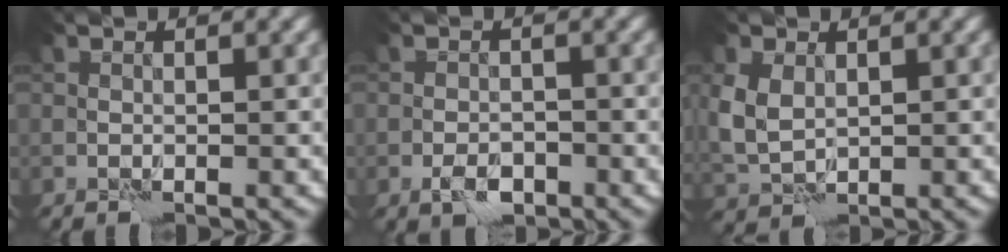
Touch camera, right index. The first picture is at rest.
{"total": 2.1, "force": [-1.1, 1.1, 1.3], "torque": [-0.019, 0.000, -0.022]}
{"total": 3.5, "force": [1.0, 2.5, 2.3], "torque": [-0.066, -0.002, 0.023]}